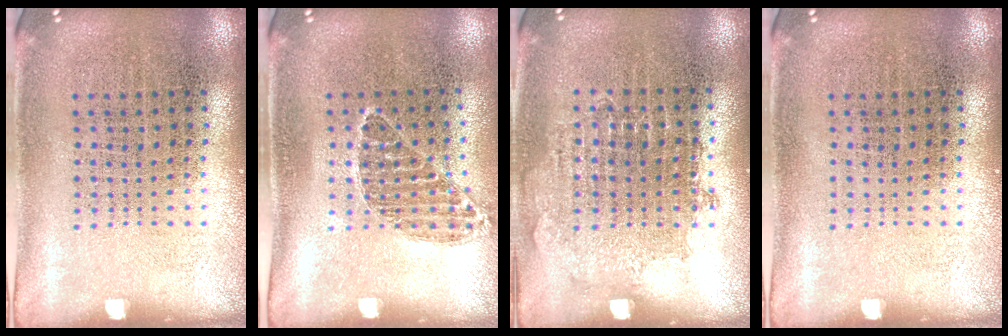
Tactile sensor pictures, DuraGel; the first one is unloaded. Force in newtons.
{"total": 0.9, "press": 0.7, "slide": 0.5}
{"total": 0.8, "press": 0.8, "slide": 0.2}
{"total": 0.0}